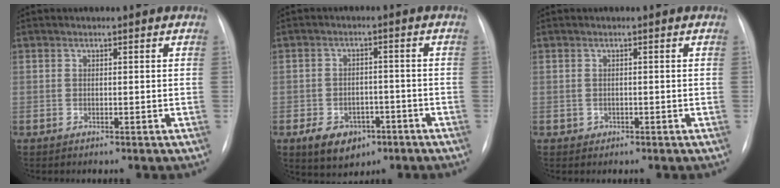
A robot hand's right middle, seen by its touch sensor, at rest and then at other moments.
{"total": 7.3, "force": [-3.9, 4.9, 3.8], "torque": [-0.062, 0.008, -0.050]}
{"total": 0.7, "force": [-0.2, 0.6, 0.0], "torque": [0.000, 0.003, -0.003]}